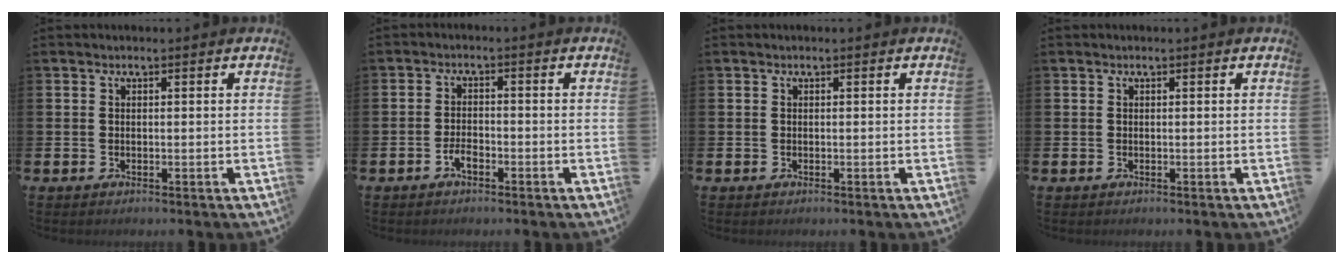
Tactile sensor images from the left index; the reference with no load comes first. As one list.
[{"total": 2.1, "force": [-1.2, 1.0, 1.5], "torque": [-0.035, 0.007, -0.021]}, {"total": 0.0}, {"total": 0.0}]